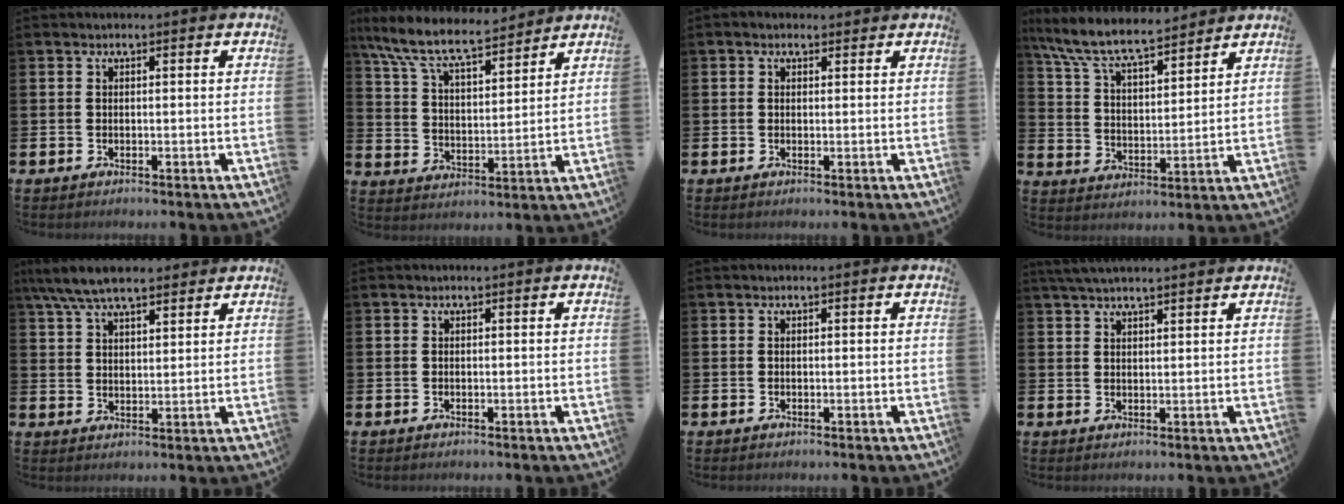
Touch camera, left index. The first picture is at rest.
{"total": 9.7, "force": [8.5, 2.2, 4.1], "torque": [-0.113, -0.048, 0.149]}
{"total": 1.0, "force": [0.7, 0.7, 0.3], "torque": [0.007, 0.004, 0.008]}
{"total": 8.6, "force": [7.8, 1.5, 3.3], "torque": [-0.094, -0.048, 0.138]}
{"total": 7.4, "force": [6.6, 1.8, 2.8], "torque": [-0.075, -0.017, 0.121]}
{"total": 0.0}
{"total": 0.0}
{"total": 3.6, "force": [3.3, 0.4, 1.3], "torque": [-0.027, -0.006, 0.060]}